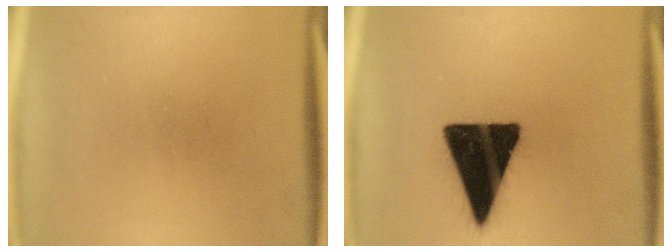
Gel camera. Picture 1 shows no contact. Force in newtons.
{"total": 18.8}